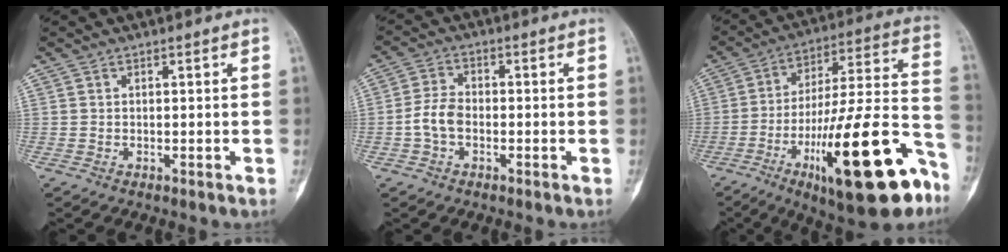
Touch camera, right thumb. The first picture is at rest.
{"total": 5.1, "force": [-1.4, 3.3, 3.6], "torque": [-0.073, 0.017, -0.032]}
{"total": 28.6, "force": [-13.3, 7.6, 24.1], "torque": [-0.342, 0.067, -0.199]}